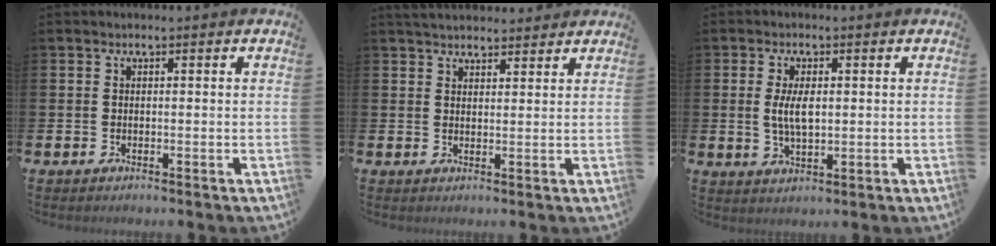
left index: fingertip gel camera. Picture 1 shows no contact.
{"total": 3.3, "force": [3.2, 0.8, 0.4], "torque": [-0.011, -0.011, 0.060]}
{"total": 4.3, "force": [0.7, 1.9, 3.8], "torque": [-0.065, 0.001, 0.007]}